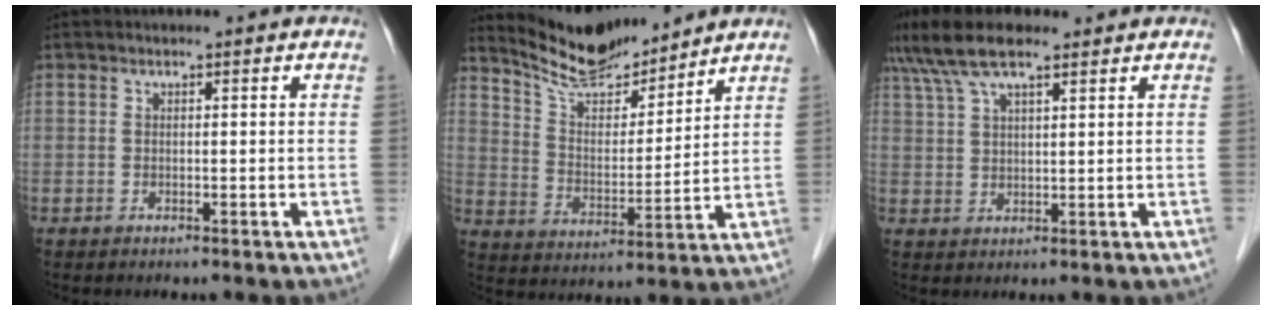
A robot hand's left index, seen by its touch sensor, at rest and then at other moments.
{"total": 10.5, "force": [10.0, 1.7, 2.7], "torque": [-0.054, 0.004, 0.188]}
{"total": 9.7, "force": [7.2, 2.3, 6.0], "torque": [-0.122, 0.035, 0.133]}